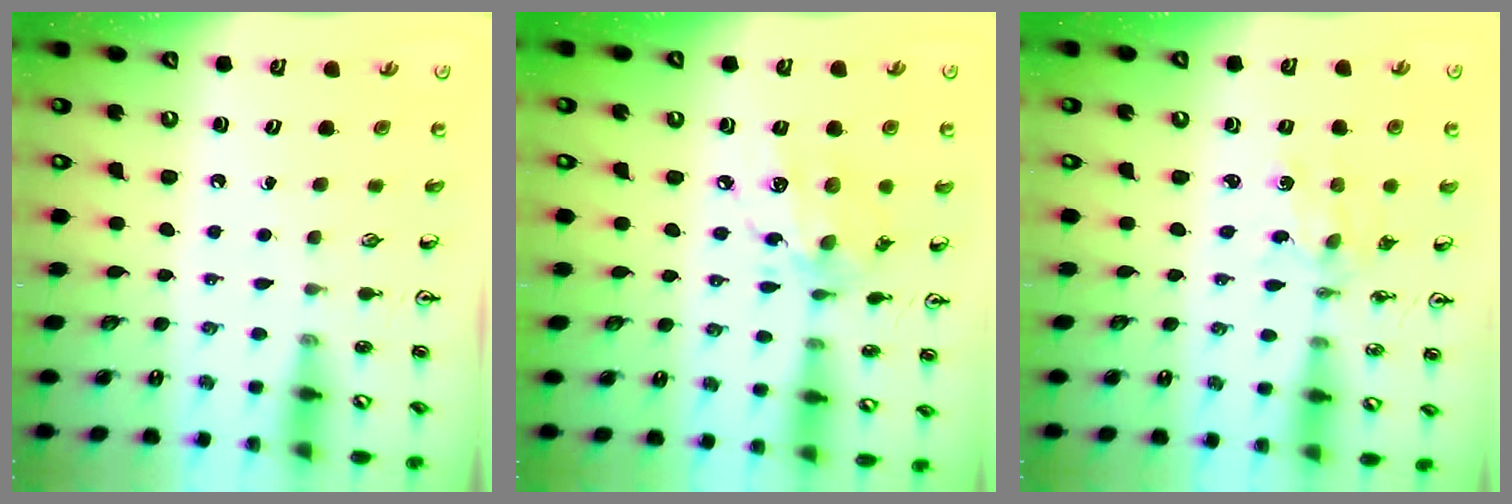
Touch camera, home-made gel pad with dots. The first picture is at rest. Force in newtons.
{"total": 13.0, "press": 13.0, "slide": 1.0}
{"total": 2.1, "press": 2.1, "slide": 0.3}